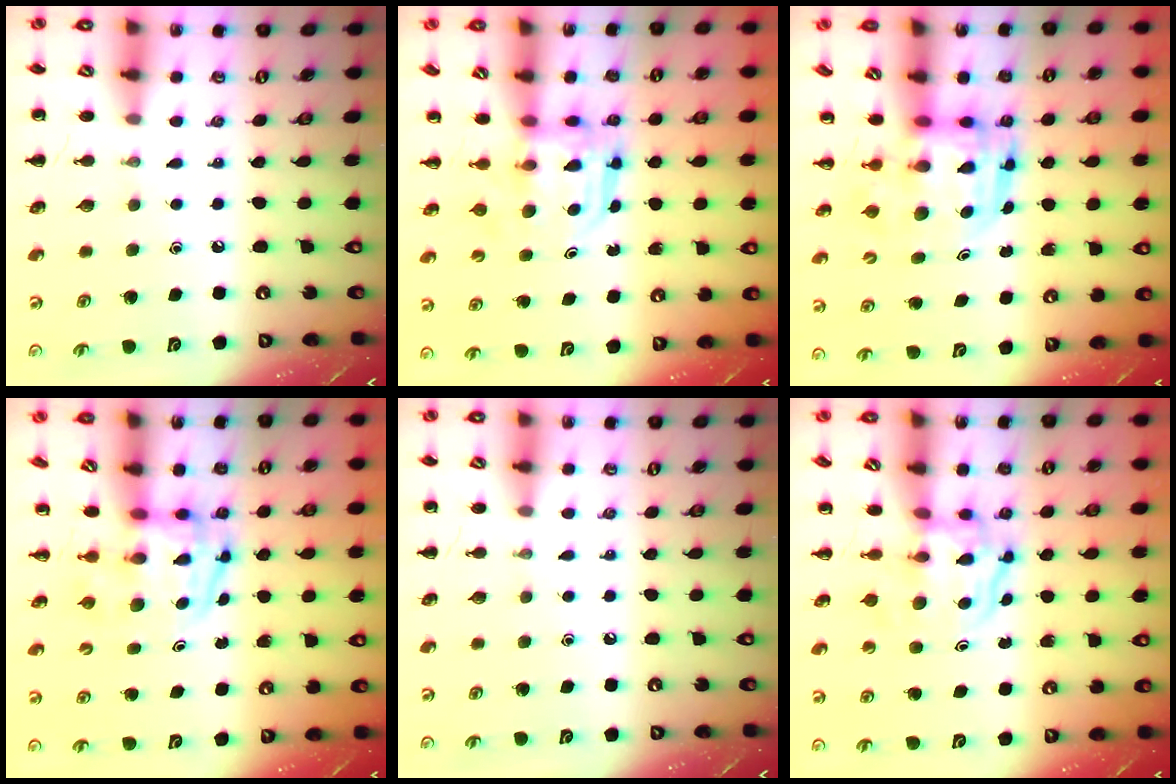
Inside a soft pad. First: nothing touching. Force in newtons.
{"total": 3.2, "press": 3.2, "slide": 0.2}
{"total": 3.7, "press": 3.6, "slide": 0.7}
{"total": 3.8, "press": 3.7, "slide": 0.7}
{"total": 0.0}
{"total": 3.5, "press": 3.5, "slide": 0.4}